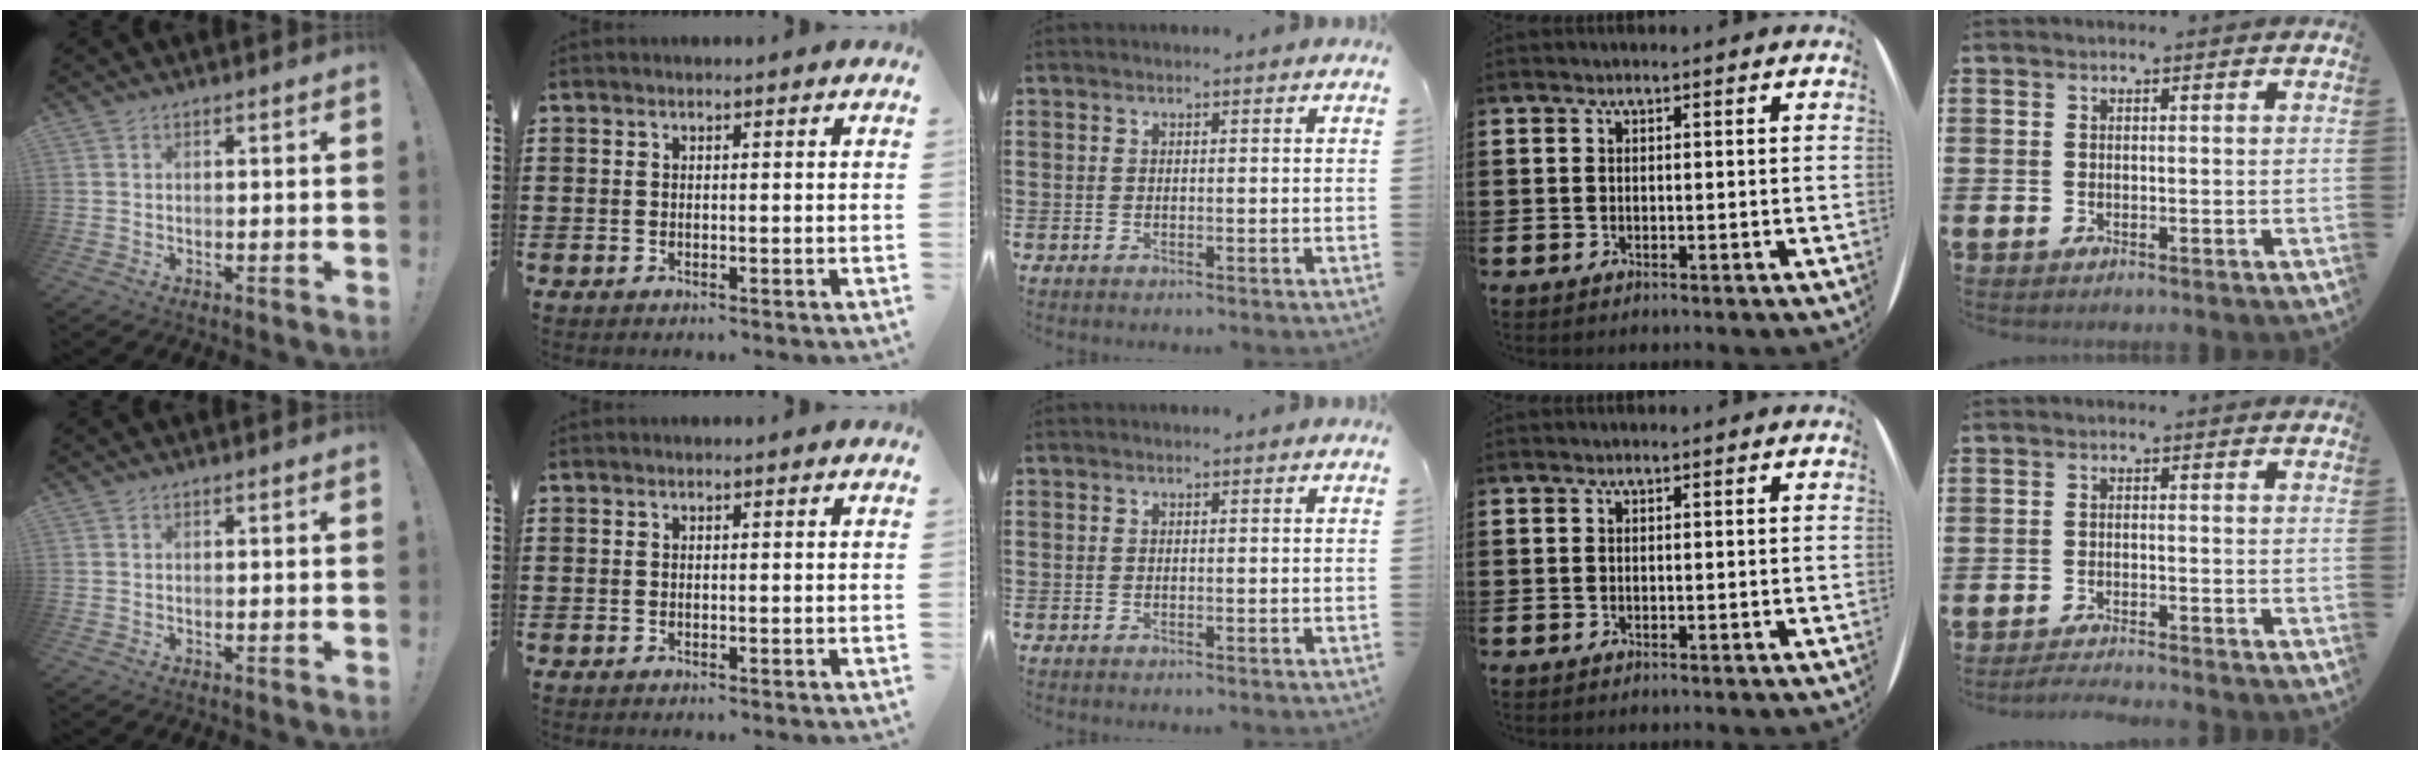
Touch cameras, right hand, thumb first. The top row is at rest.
{"little": {"total": 1.5, "force": [-1.5, -0.2, 0.2], "torque": [-0.004, 0.004, -0.030]}}